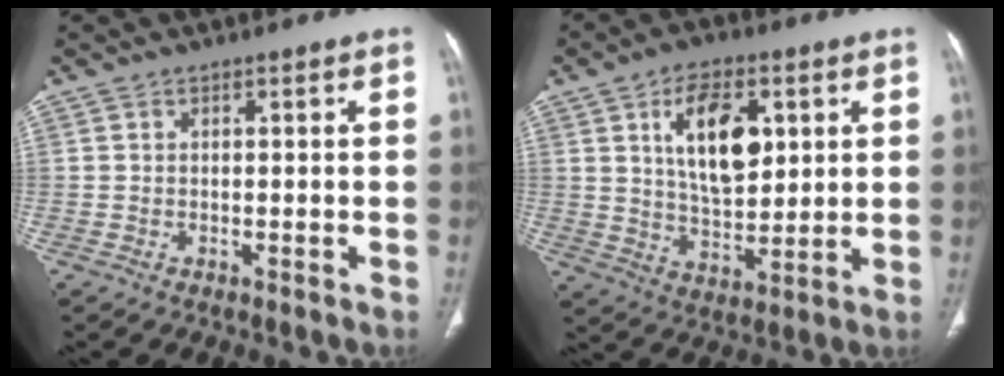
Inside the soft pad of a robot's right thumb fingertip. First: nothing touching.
{"total": 13.9, "force": [4.3, 7.6, 10.7], "torque": [-0.149, -0.018, 0.081]}